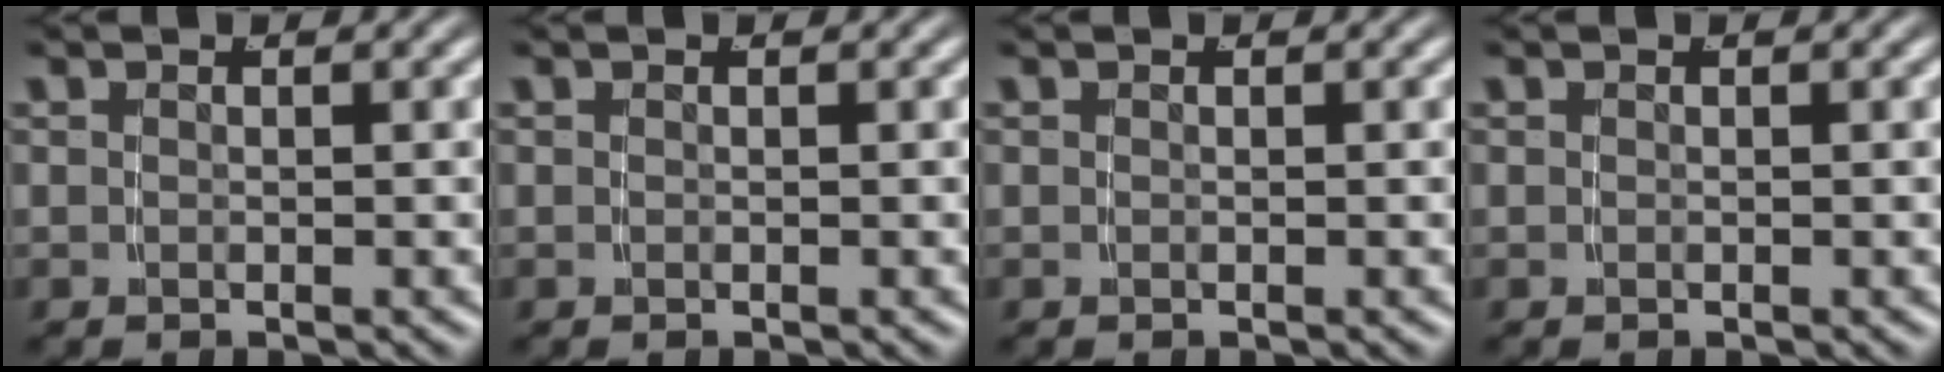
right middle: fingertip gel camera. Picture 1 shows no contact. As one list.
[{"total": 0.0}, {"total": 0.0}, {"total": 0.0}]